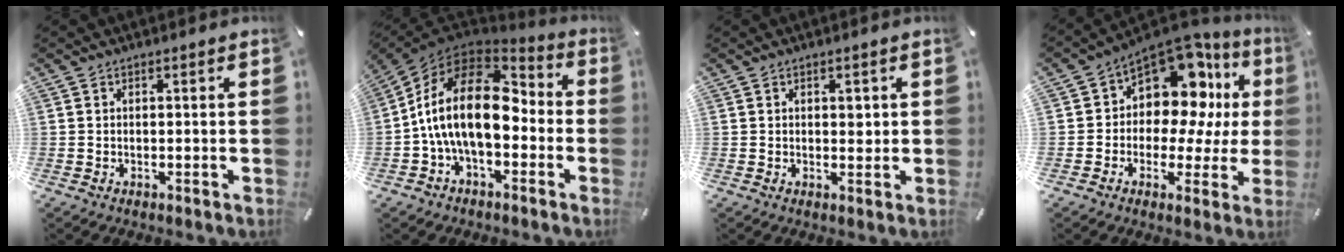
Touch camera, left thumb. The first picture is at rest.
{"total": 20.1, "force": [-0.7, 11.8, 16.2], "torque": [-0.328, 0.015, -0.014]}
{"total": 2.0, "force": [0.6, 1.4, 1.3], "torque": [-0.011, -0.001, 0.005]}
{"total": 13.1, "force": [5.6, 9.0, 7.6], "torque": [-0.113, -0.066, 0.097]}